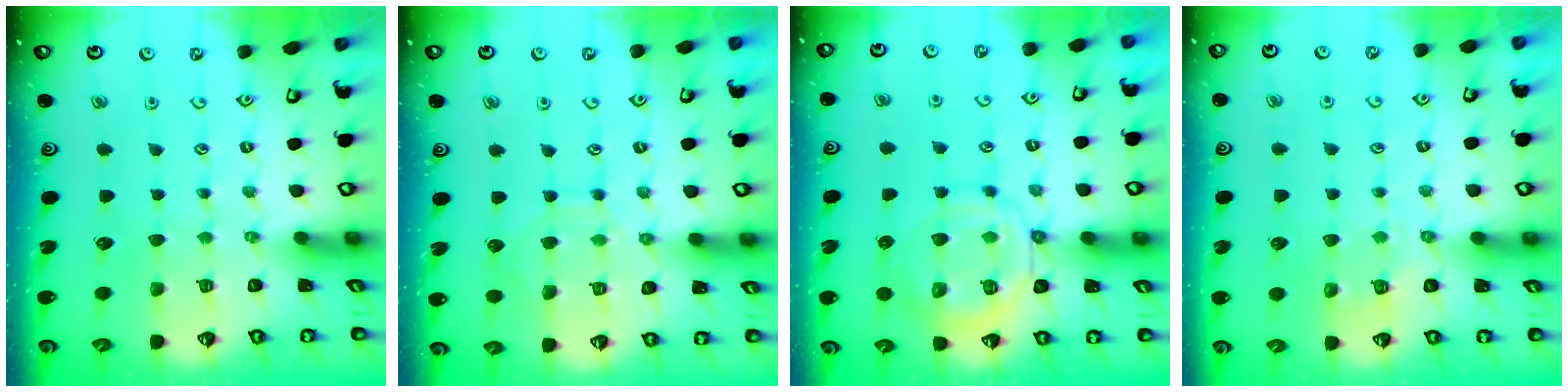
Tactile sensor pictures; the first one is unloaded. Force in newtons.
{"total": 8.7, "press": 8.6, "slide": 0.7}
{"total": 11.0, "press": 10.9, "slide": 1.3}
{"total": 3.0, "press": 2.6, "slide": 1.5}